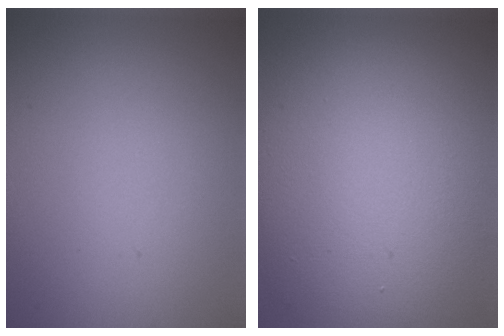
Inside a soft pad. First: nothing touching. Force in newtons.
{"total": 14.4, "press": 14.4, "slide": 0.5}